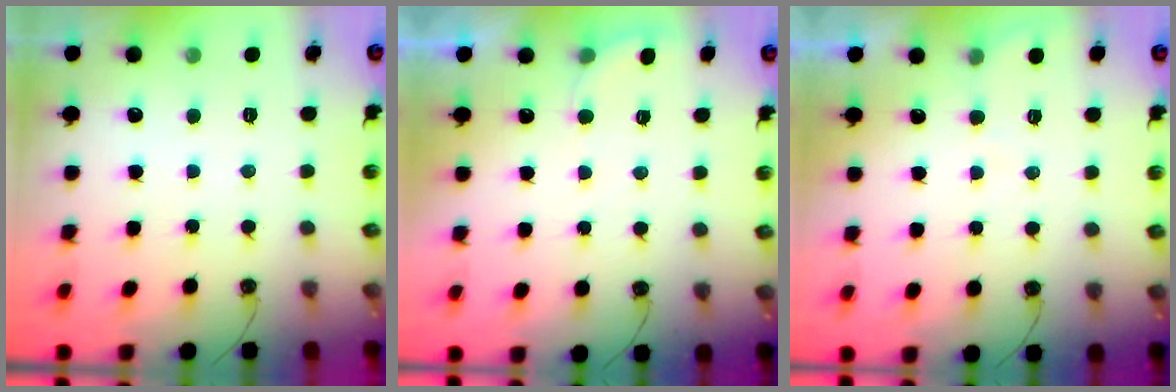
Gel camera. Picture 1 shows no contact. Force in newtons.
{"total": 3.6, "press": 3.4, "slide": 0.9}
{"total": 2.8, "press": 2.8, "slide": 0.2}